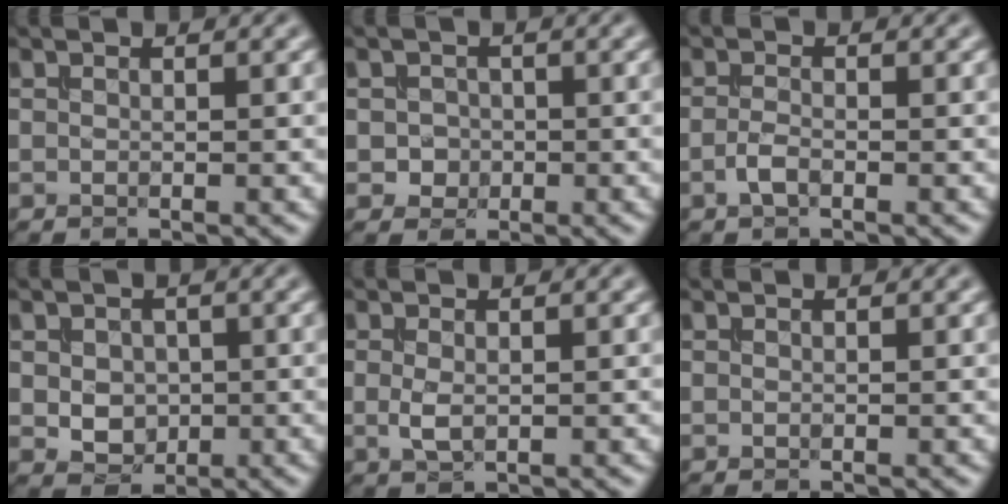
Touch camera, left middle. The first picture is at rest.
{"total": 1.5, "force": [-0.3, 1.4, 0.4], "torque": [0.001, -0.003, -0.006]}
{"total": 1.4, "force": [-0.7, 0.5, 1.1], "torque": [-0.028, 0.001, -0.018]}
{"total": 2.9, "force": [0.0, 2.4, 1.7], "torque": [-0.031, -0.004, 0.001]}
{"total": 1.7, "force": [-0.1, 0.9, 1.4], "torque": [-0.037, -0.001, 0.001]}
{"total": 0.0}